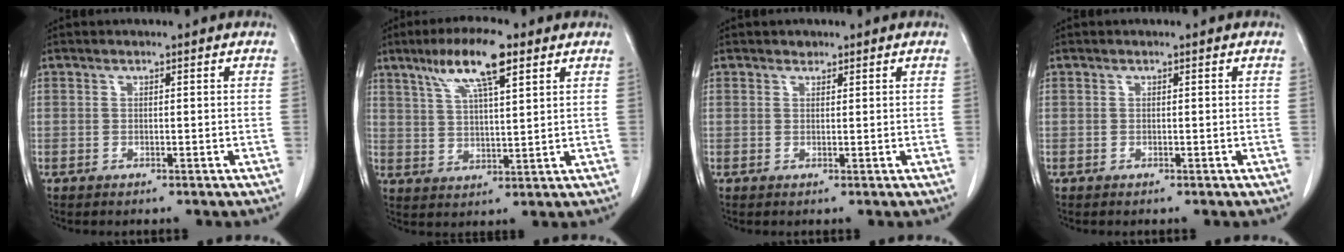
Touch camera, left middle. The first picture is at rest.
{"total": 9.9, "force": [5.9, 1.6, 7.8], "torque": [-0.147, 0.012, 0.103]}
{"total": 0.8, "force": [0.7, 0.4, 0.0], "torque": [0.000, -0.004, 0.008]}
{"total": 0.0}